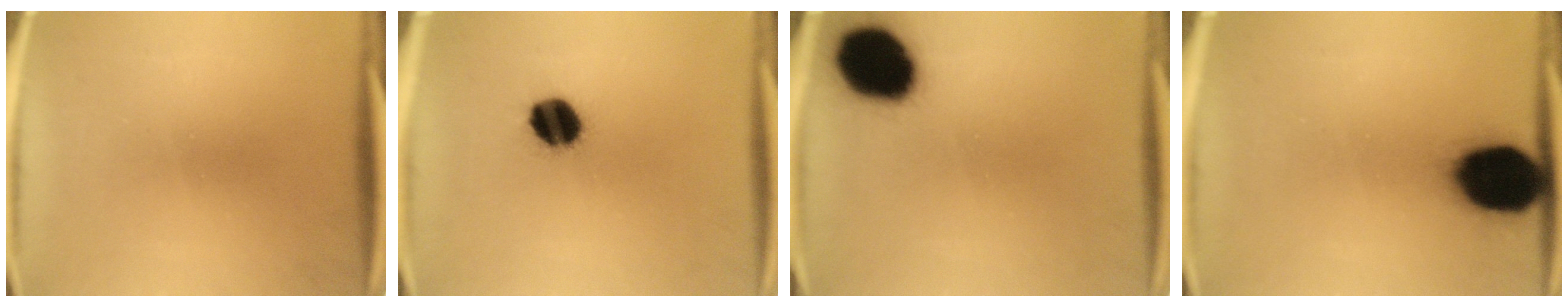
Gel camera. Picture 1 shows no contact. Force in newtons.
{"total": 9.8}
{"total": 17.2}
{"total": 18.8}